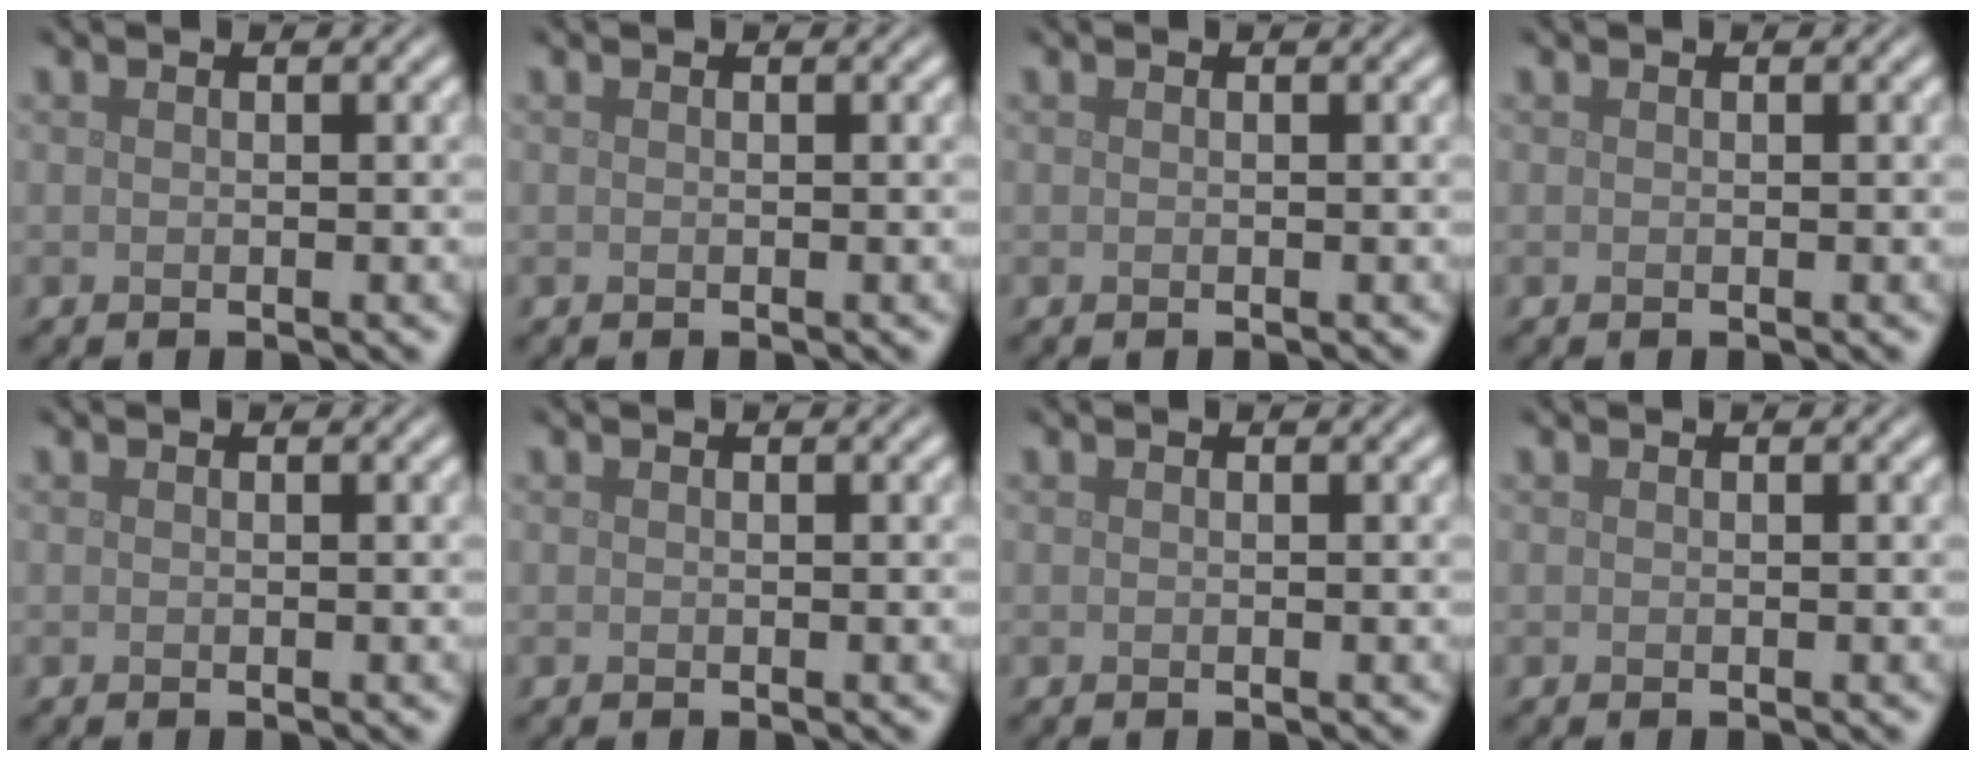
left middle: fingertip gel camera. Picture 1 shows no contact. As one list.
[{"total": 0.0}, {"total": 0.0}, {"total": 0.0}, {"total": 0.0}, {"total": 0.0}, {"total": 0.0}, {"total": 0.0}]